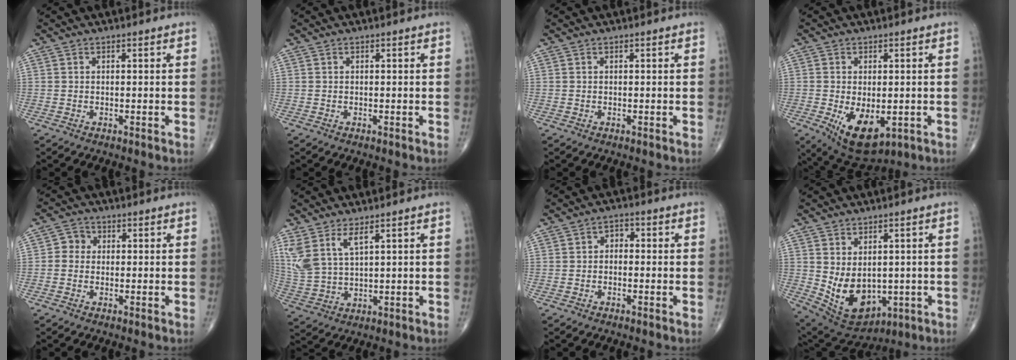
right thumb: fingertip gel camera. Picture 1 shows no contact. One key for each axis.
{"total": 0.0}
{"total": 0.0}
{"total": 10.2, "fx": -2.5, "fy": 5.5, "fz": 8.1, "tx": -0.120, "ty": -0.014, "tz": -0.023}
{"total": 2.8, "fx": 0.0, "fy": 2.6, "fz": 1.1, "tx": 0.001, "ty": 0.008, "tz": -0.011}
{"total": 8.1, "fx": 4.5, "fy": 3.1, "fz": 6.0, "tx": -0.140, "ty": -0.017, "tz": 0.105}
{"total": 2.4, "fx": -0.3, "fy": 1.8, "fz": 1.5, "tx": -0.006, "ty": 0.014, "tz": -0.016}
{"total": 11.5, "fx": -0.5, "fy": 7.8, "fz": 8.4, "tx": -0.118, "ty": -0.009, "tz": 0.027}